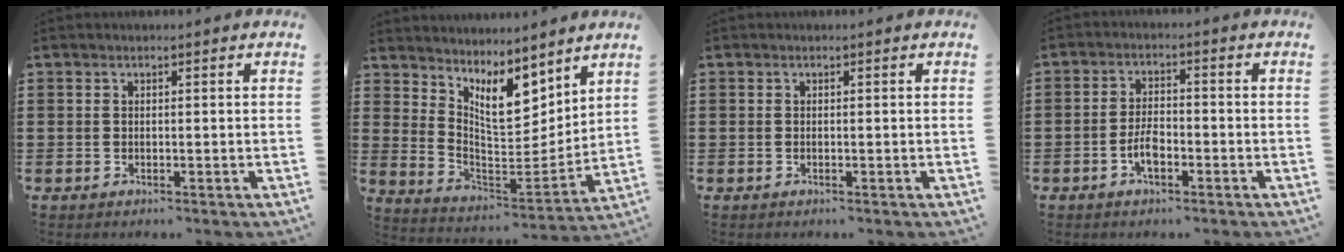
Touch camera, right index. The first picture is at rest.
{"total": 8.8, "force": [6.3, 3.6, 4.9], "torque": [-0.096, -0.047, 0.113]}
{"total": 0.0}
{"total": 4.1, "force": [-1.8, 1.8, 3.2], "torque": [-0.071, 0.002, -0.036]}